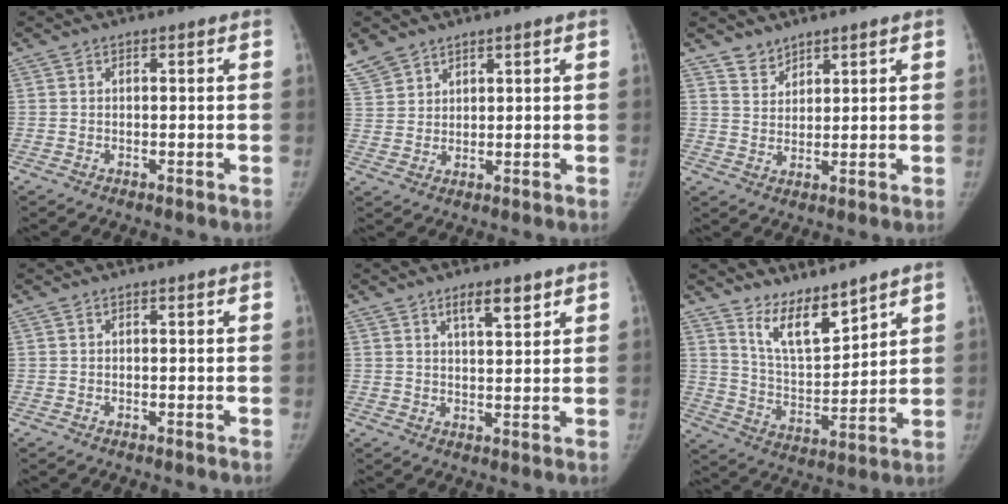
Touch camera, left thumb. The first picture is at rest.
{"total": 8.9, "force": [6.5, 5.1, 3.2], "torque": [-0.072, -0.006, 0.144]}
{"total": 3.3, "force": [2.9, 1.6, 0.3], "torque": [0.017, -0.024, 0.055]}
{"total": 0.0}
{"total": 5.1, "force": [3.3, 1.5, 3.6], "torque": [-0.047, -0.022, 0.053]}
{"total": 9.8, "force": [7.9, 2.7, 5.1], "torque": [-0.073, -0.074, 0.159]}